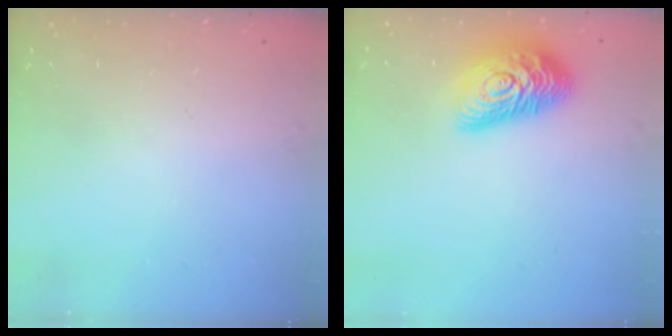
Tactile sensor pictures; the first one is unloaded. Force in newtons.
{"total": 16.0, "press": 15.9, "slide": 1.0}